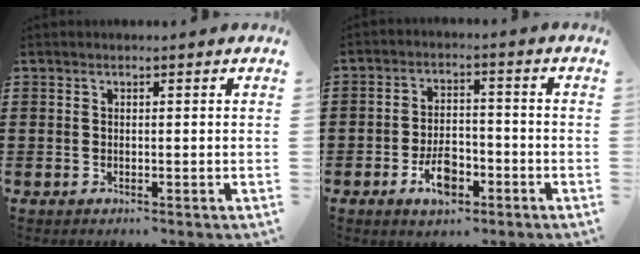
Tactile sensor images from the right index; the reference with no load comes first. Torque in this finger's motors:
{"motor_torque": [2.14, 0.00, 0.45, 0.15]}